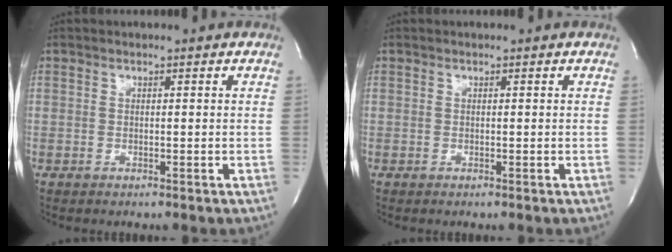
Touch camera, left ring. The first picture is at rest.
{"total": 0.0}